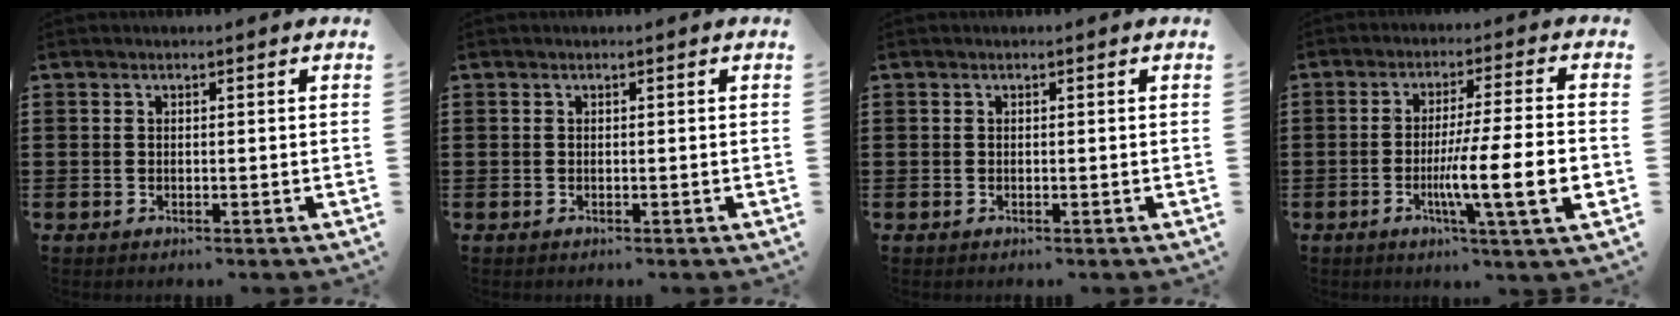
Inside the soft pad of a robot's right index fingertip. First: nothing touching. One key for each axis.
{"total": 0.0}
{"total": 0.0}
{"total": 11.5, "fx": -2.9, "fy": 0.6, "fz": 11.1, "tx": -0.190, "ty": -0.017, "tz": -0.055}